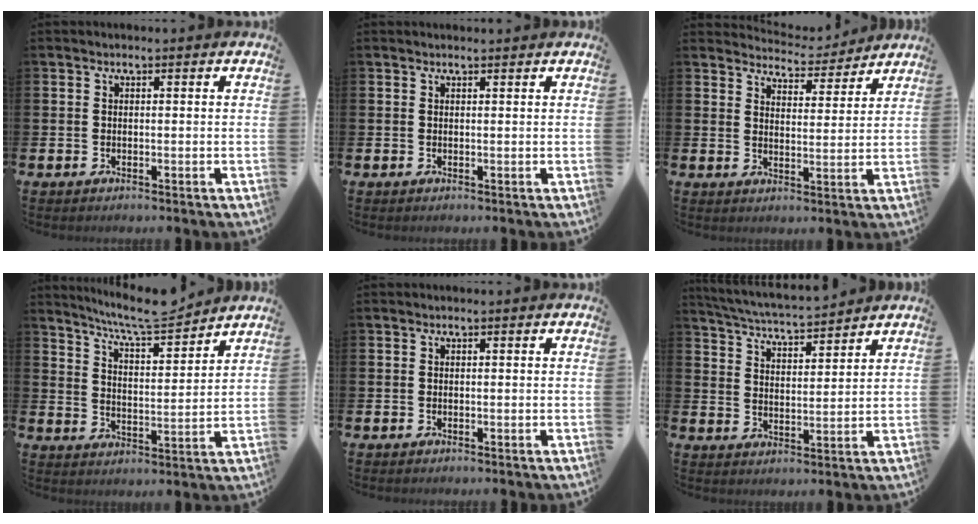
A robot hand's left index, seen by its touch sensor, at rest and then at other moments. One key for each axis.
{"total": 0.5, "fx": 0.5, "fy": 0.0, "fz": 0.1, "tx": 0.005, "ty": -0.003, "tz": 0.007}
{"total": 4.6, "fx": 4.6, "fy": 0.8, "fz": -0.1, "tx": -0.015, "ty": -0.035, "tz": 0.079}
{"total": 7.9, "fx": 7.5, "fy": 0.4, "fz": 2.4, "tx": -0.068, "ty": -0.047, "tz": 0.133}
{"total": 0.0}
{"total": 5.0, "fx": 5.0, "fy": 0.1, "fz": 0.8, "tx": -0.039, "ty": -0.036, "tz": 0.086}